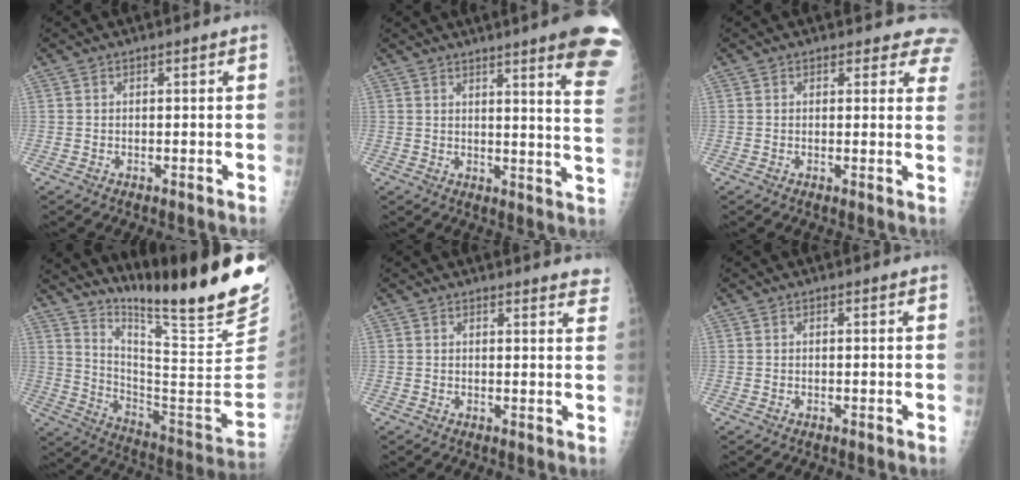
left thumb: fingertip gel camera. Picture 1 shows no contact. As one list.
[{"total": 15.2, "force": [10.2, 1.0, 11.2], "torque": [-0.114, -0.060, 0.105]}, {"total": 6.5, "force": [5.8, 2.9, 0.6], "torque": [0.047, -0.020, 0.035]}, {"total": 27.1, "force": [21.8, 1.8, 16.0], "torque": [-0.226, -0.158, 0.327]}, {"total": 5.9, "force": [5.6, 1.2, 1.4], "torque": [0.009, -0.026, 0.043]}, {"total": 0.0}]